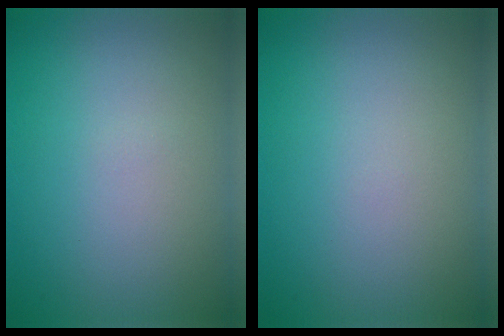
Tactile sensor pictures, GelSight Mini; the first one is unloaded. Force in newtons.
{"total": 0.0}